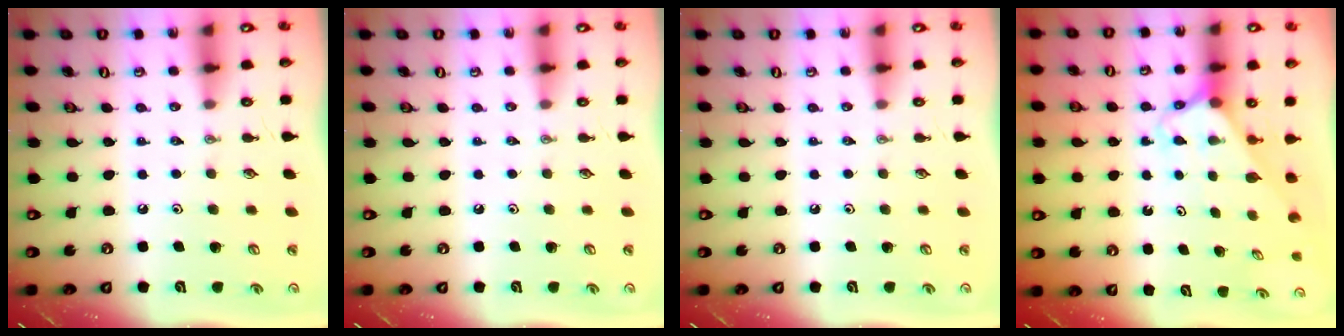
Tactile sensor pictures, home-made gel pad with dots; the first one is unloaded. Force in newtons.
{"total": 0.0}
{"total": 0.0}
{"total": 2.6, "press": 2.6, "slide": 0.1}